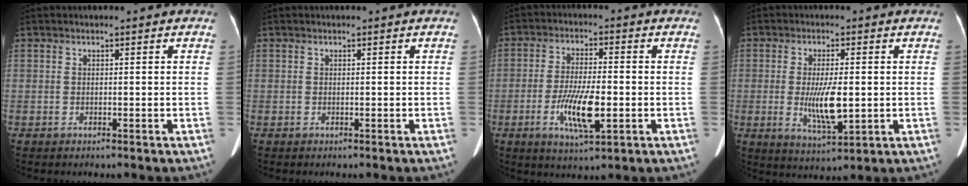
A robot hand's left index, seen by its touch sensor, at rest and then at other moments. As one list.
[{"total": 0.0}, {"total": 8.7, "force": [-2.6, 1.8, 8.1], "torque": [-0.157, -0.011, -0.042]}, {"total": 7.3, "force": [-0.7, 1.8, 7.0], "torque": [-0.134, -0.017, -0.005]}]